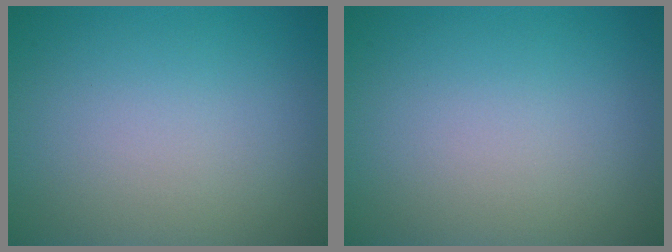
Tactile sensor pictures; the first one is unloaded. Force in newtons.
{"total": 0.0}